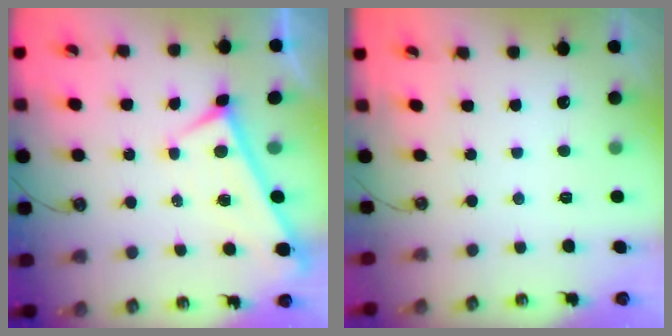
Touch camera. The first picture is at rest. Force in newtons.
{"total": 0.0}